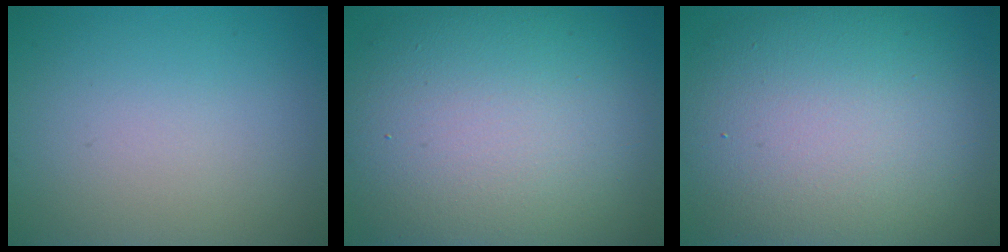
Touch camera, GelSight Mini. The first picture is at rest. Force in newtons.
{"total": 14.3, "press": 14.3, "slide": 0.6}
{"total": 13.4, "press": 13.4, "slide": 1.0}